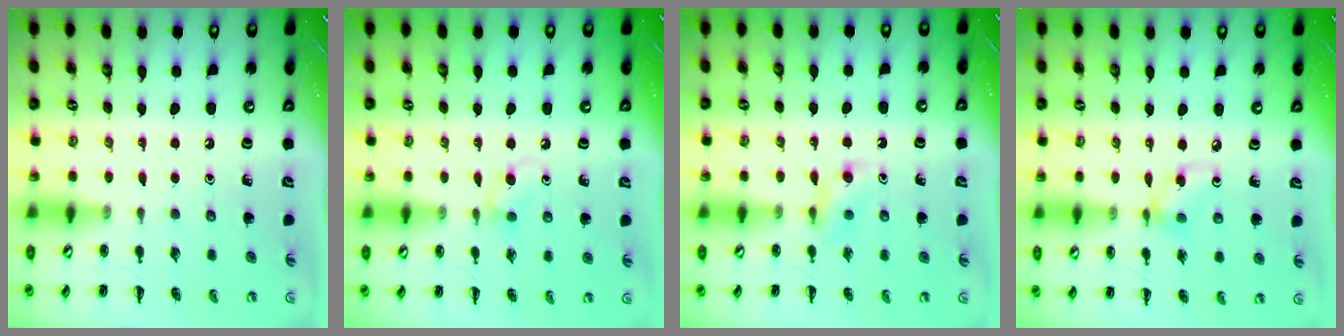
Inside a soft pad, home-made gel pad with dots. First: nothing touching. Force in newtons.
{"total": 4.1, "press": 3.7, "slide": 1.7}
{"total": 3.9, "press": 3.5, "slide": 1.6}
{"total": 5.6, "press": 5.6, "slide": 0.1}